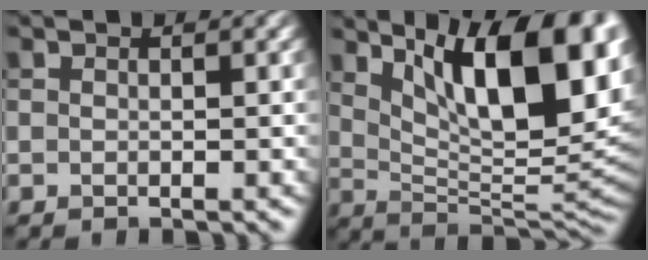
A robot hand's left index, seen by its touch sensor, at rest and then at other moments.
{"total": 13.5, "force": [5.5, 4.5, 11.4], "torque": [-0.150, 0.000, 0.090]}